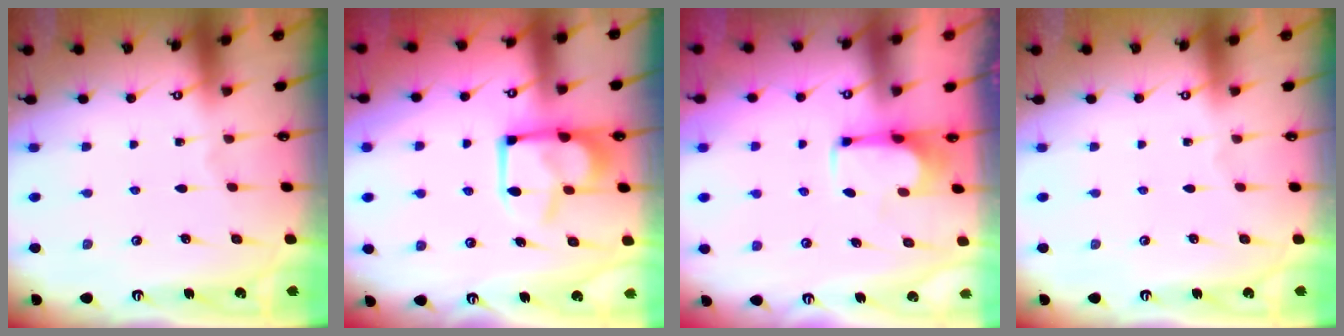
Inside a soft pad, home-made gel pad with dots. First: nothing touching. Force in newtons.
{"total": 11.1, "press": 11.0, "slide": 1.3}
{"total": 3.7, "press": 3.7, "slide": 0.7}
{"total": 0.0}